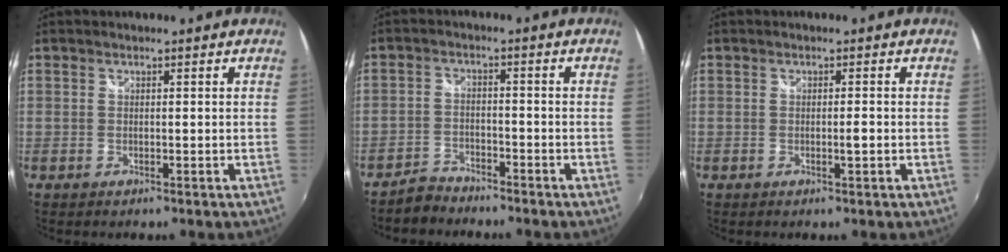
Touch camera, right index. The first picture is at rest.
{"total": 4.2, "force": [-3.9, 1.5, 0.5], "torque": [-0.024, 0.006, -0.075]}
{"total": 1.3, "force": [-0.3, 0.0, 1.2], "torque": [-0.020, 0.003, -0.004]}